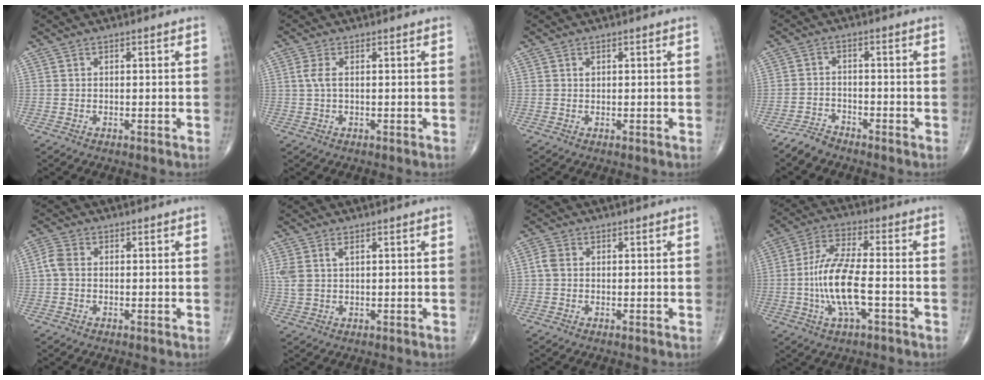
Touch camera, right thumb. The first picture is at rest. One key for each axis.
{"total": 2.3, "fx": 0.4, "fy": 0.8, "fz": 2.1, "tx": -0.058, "ty": 0.006, "tz": 0.009}
{"total": 0.5, "fx": 0.2, "fy": 0.3, "fz": 0.3, "tx": -0.003, "ty": 0.001, "tz": 0.004}
{"total": 3.3, "fx": -3.1, "fy": 1.0, "fz": 0.4, "tx": -0.009, "ty": 0.005, "tz": -0.063}
{"total": 2.9, "fx": 0.0, "fy": 2.1, "fz": 2.0, "tx": -0.047, "ty": 0.008, "tz": -0.006}
{"total": 3.6, "fx": 1.4, "fy": 1.7, "fz": 2.8, "tx": -0.075, "ty": 0.007, "tz": 0.036}
{"total": 2.0, "fx": 0.1, "fy": 1.5, "fz": 1.4, "tx": -0.032, "ty": 0.006, "tz": 0.001}
{"total": 12.5, "fx": -2.7, "fy": 4.2, "fz": 11.4, "tx": -0.238, "ty": 0.020, "tz": -0.051}